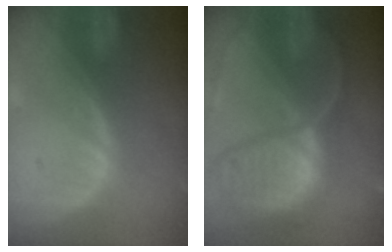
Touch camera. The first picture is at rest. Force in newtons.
{"total": 11.7, "press": 9.7, "slide": 6.5}